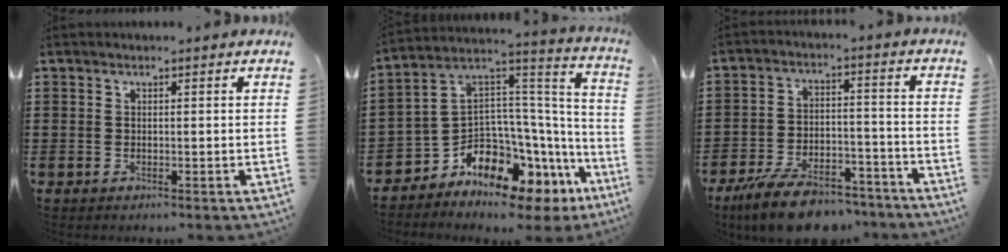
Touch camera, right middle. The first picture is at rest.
{"total": 6.7, "force": [-5.9, 2.8, 1.7], "torque": [-0.065, -0.035, -0.125]}
{"total": 9.8, "force": [-8.4, 2.5, 4.6], "torque": [-0.085, 0.023, -0.158]}